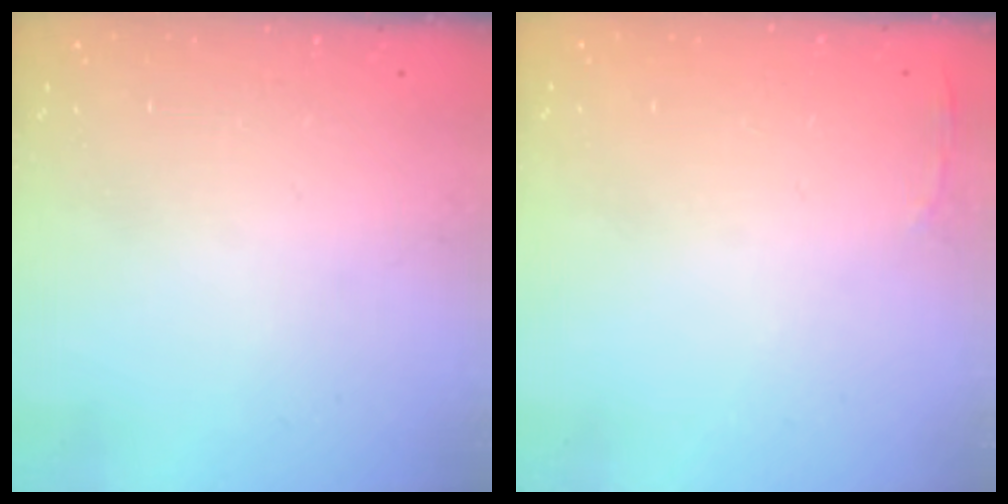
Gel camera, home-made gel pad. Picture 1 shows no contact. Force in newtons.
{"total": 2.8, "press": 2.6, "slide": 0.9}